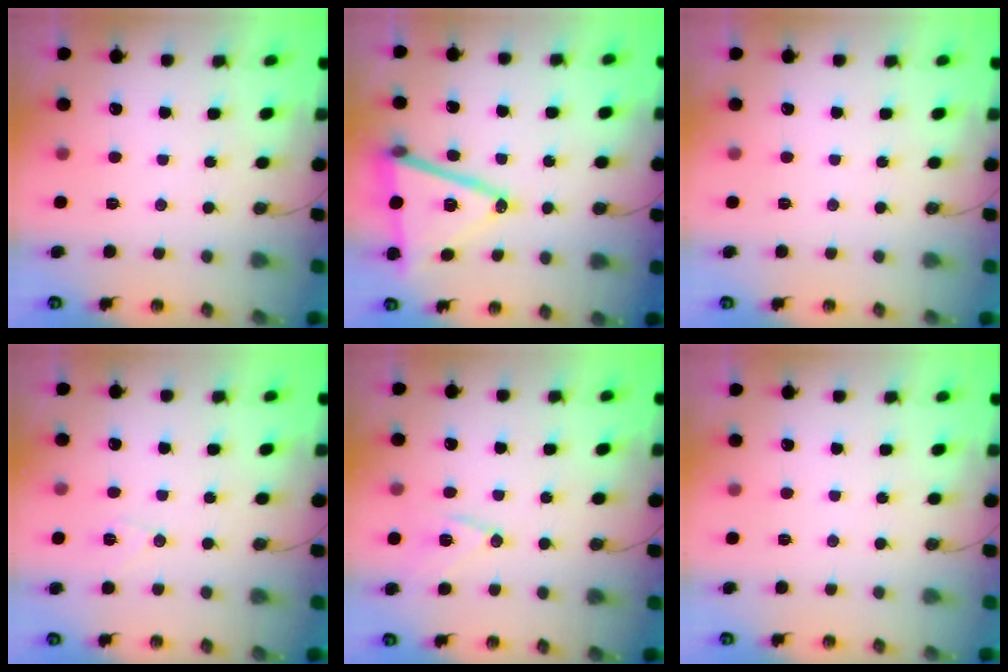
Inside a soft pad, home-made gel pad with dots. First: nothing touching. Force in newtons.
{"total": 17.0, "press": 16.5, "slide": 3.9}
{"total": 0.0}
{"total": 6.1, "press": 4.9, "slide": 3.6}
{"total": 10.8, "press": 10.3, "slide": 3.3}
{"total": 0.0}